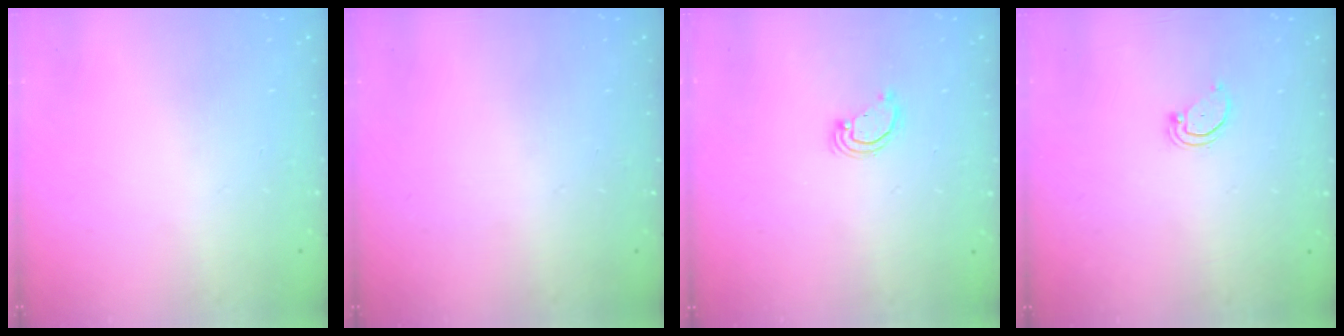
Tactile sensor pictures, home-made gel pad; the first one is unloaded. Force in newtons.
{"total": 0.0}
{"total": 2.8, "press": 2.8, "slide": 0.2}
{"total": 1.4, "press": 1.3, "slide": 0.1}